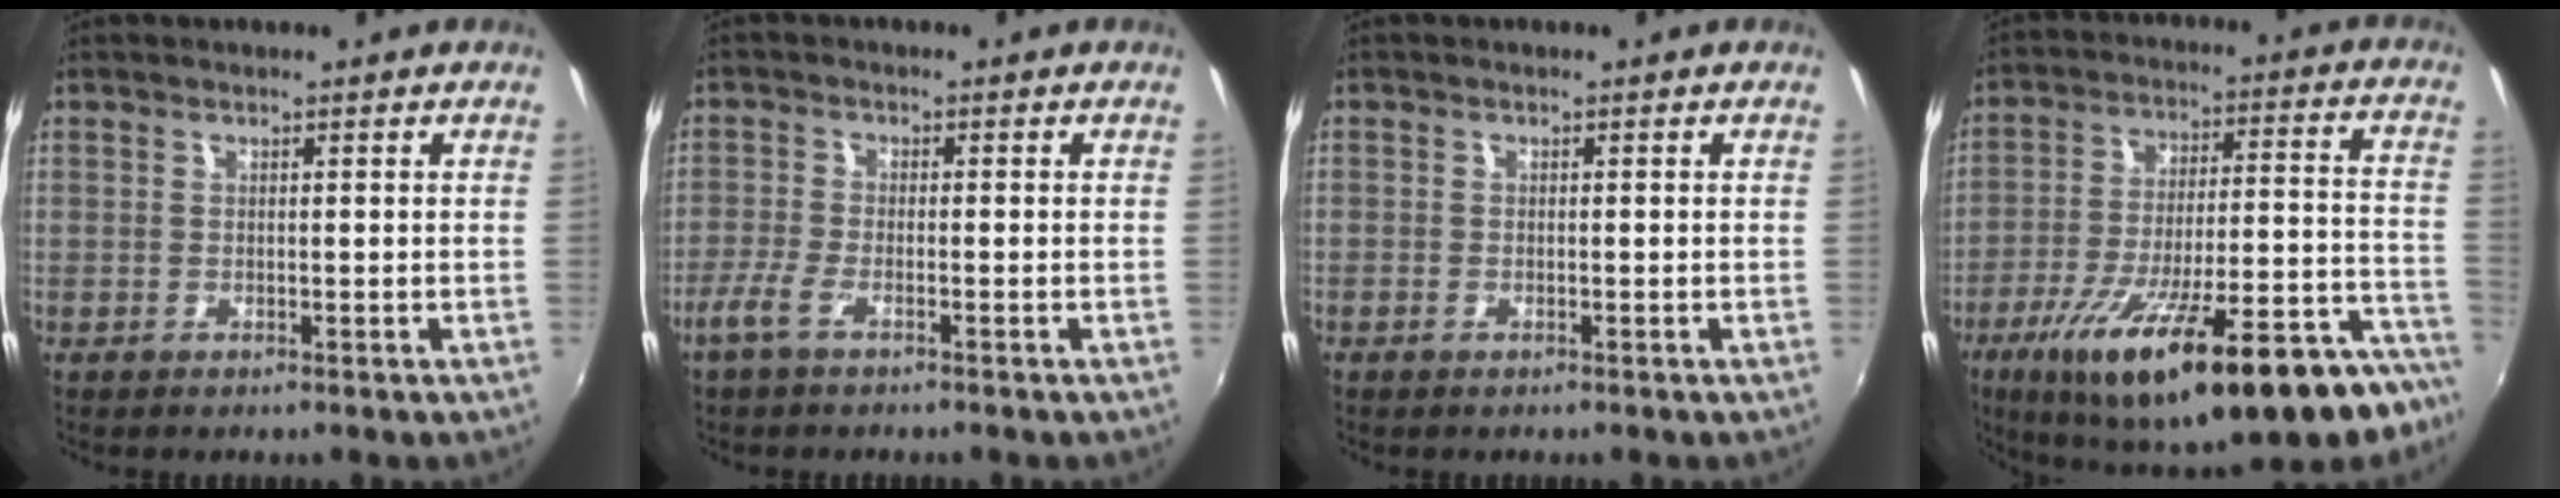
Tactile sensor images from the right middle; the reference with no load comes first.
{"total": 4.2, "force": [-2.8, 0.9, 3.0], "torque": [-0.075, -0.009, -0.056]}
{"total": 0.9, "force": [-0.5, 0.6, 0.4], "torque": [-0.008, -0.003, -0.010]}
{"total": 31.1, "force": [-21.8, 7.7, 20.8], "torque": [-0.308, -0.039, -0.309]}